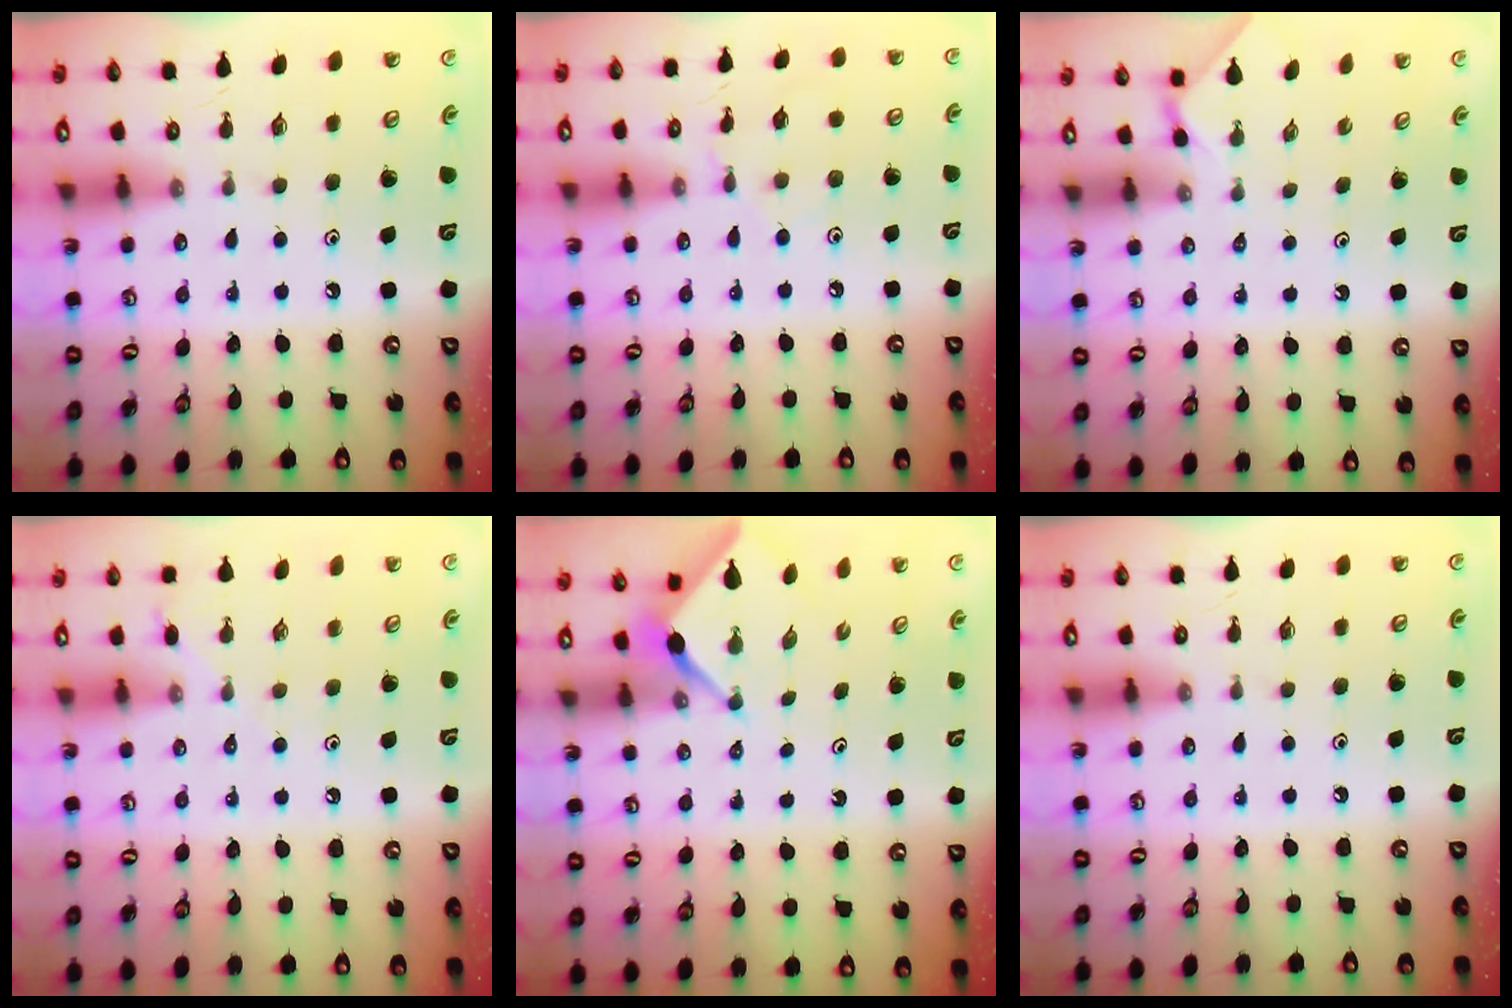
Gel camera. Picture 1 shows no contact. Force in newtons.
{"total": 5.8, "press": 5.8, "slide": 0.7}
{"total": 0.0}
{"total": 5.7, "press": 5.6, "slide": 0.8}
{"total": 2.4, "press": 2.4, "slide": 0.4}
{"total": 0.0}